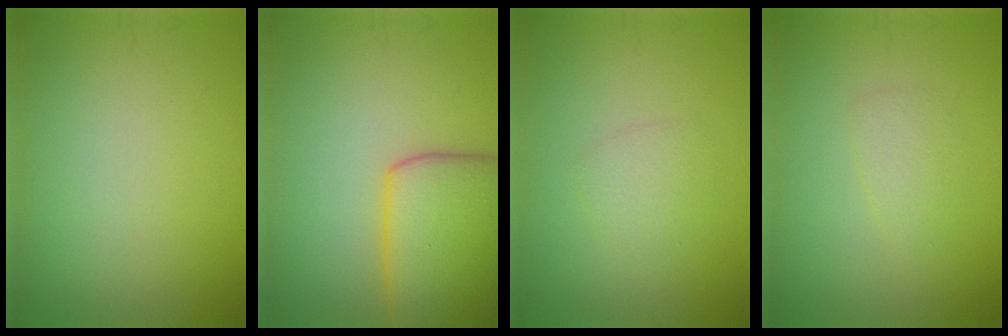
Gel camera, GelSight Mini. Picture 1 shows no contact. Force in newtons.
{"total": 7.7, "press": 7.7, "slide": 0.2}
{"total": 1.5, "press": 1.5, "slide": 0.0}
{"total": 1.4, "press": 1.4, "slide": 0.1}